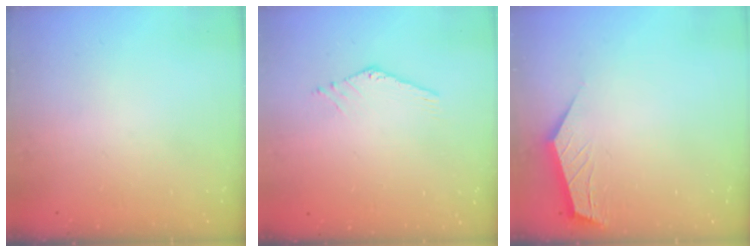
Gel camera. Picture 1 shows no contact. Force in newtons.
{"total": 0.0}
{"total": 2.6, "press": 2.6, "slide": 0.4}